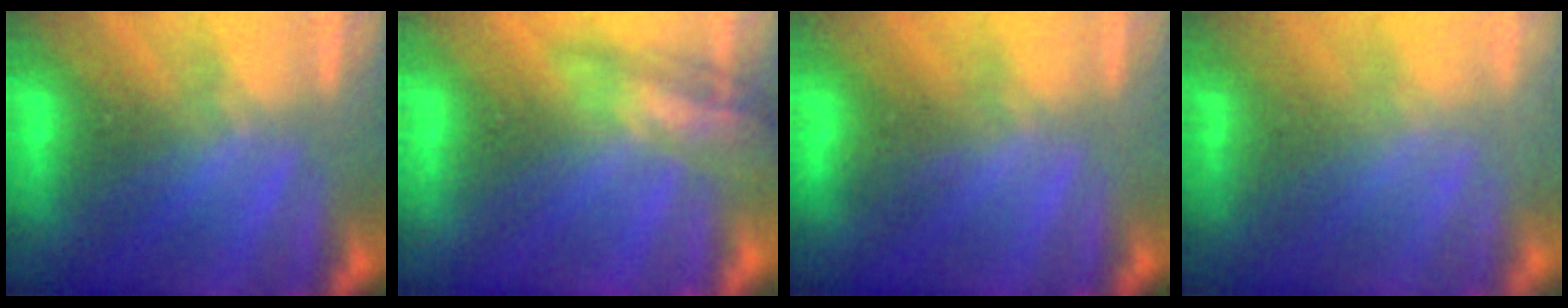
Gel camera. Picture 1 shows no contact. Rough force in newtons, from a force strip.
{"total": 2.5}
{"total": 2.9}
{"total": 2.3}